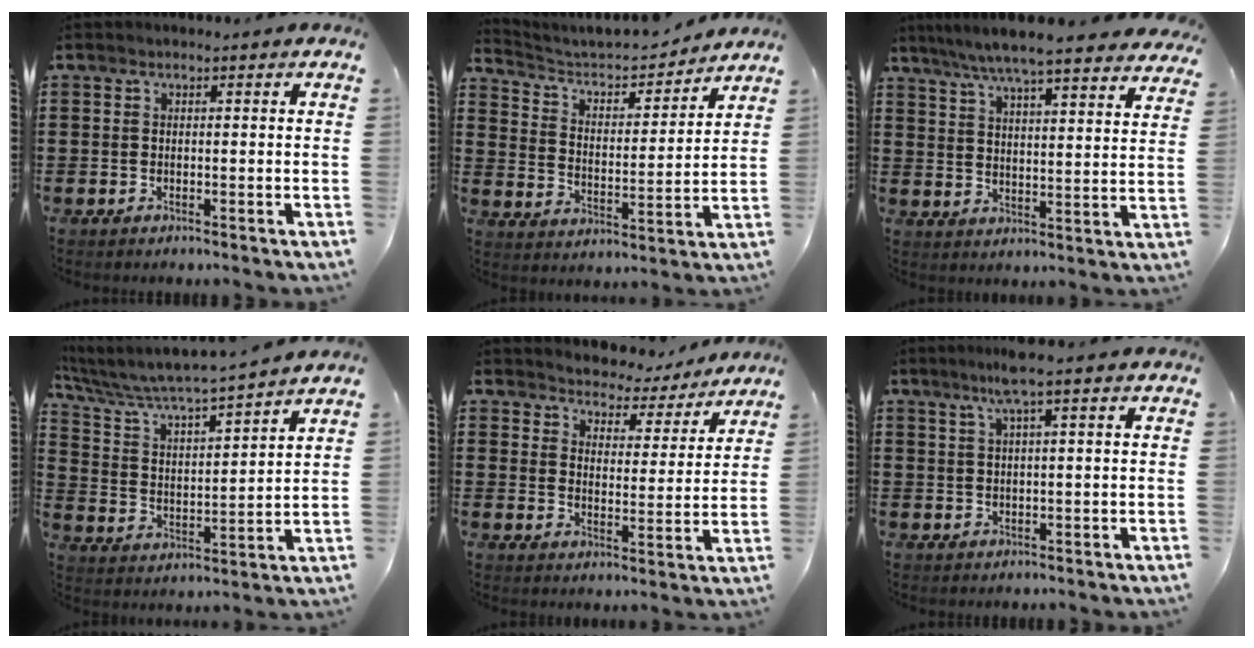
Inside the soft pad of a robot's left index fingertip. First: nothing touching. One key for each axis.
{"total": 4.3, "fx": 3.8, "fy": 1.3, "fz": 1.4, "tx": -0.050, "ty": -0.031, "tz": 0.056}
{"total": 6.3, "fx": 5.6, "fy": -0.5, "fz": 2.8, "tx": -0.076, "ty": -0.033, "tz": 0.096}
{"total": 4.9, "fx": 4.7, "fy": -0.4, "fz": 1.5, "tx": -0.056, "ty": -0.043, "tz": 0.069}
{"total": 4.2, "fx": 4.1, "fy": 0.5, "fz": -0.5, "tx": -0.010, "ty": -0.039, "tz": 0.066}
{"total": 3.6, "fx": 1.8, "fy": -0.5, "fz": 3.1, "tx": -0.062, "ty": 0.001, "tz": 0.028}